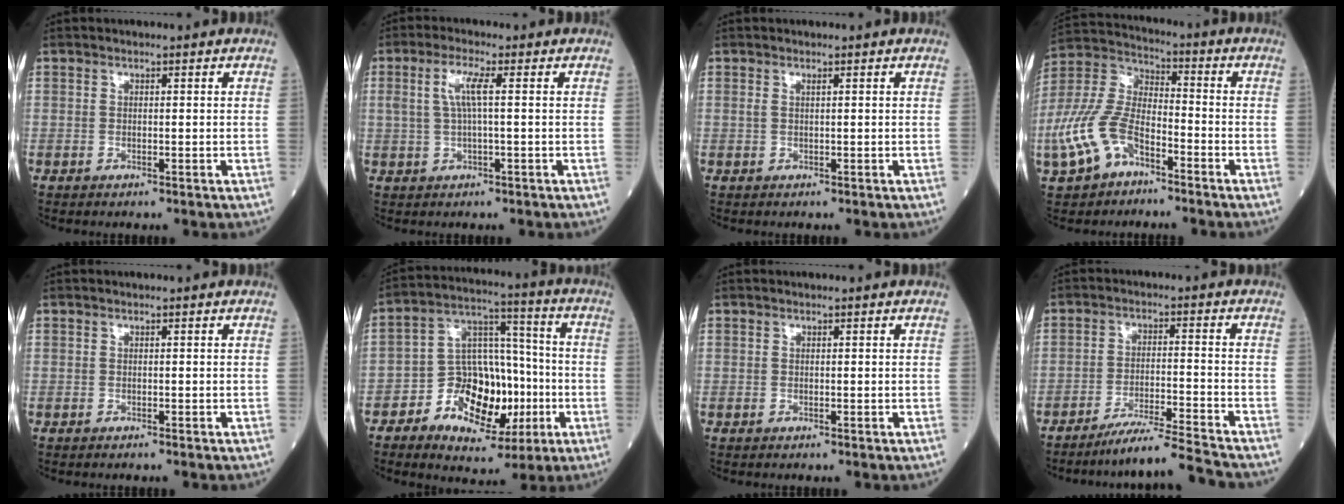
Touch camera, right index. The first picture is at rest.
{"total": 4.1, "force": [0.8, 0.3, 4.0], "torque": [-0.085, 0.010, 0.017]}
{"total": 0.6, "force": [0.3, 0.0, 0.5], "torque": [-0.017, 0.006, 0.007]}
{"total": 12.0, "force": [-6.0, 6.2, 8.3], "torque": [-0.210, 0.008, -0.118]}
{"total": 0.7, "force": [-0.6, 0.0, 0.3], "torque": [0.001, 0.000, -0.009]}
{"total": 13.7, "force": [-4.5, 8.7, 9.5], "torque": [-0.160, 0.036, -0.066]}
{"total": 0.0}
{"total": 9.5, "force": [-8.9, -2.1, 2.8], "torque": [-0.036, -0.012, -0.154]}